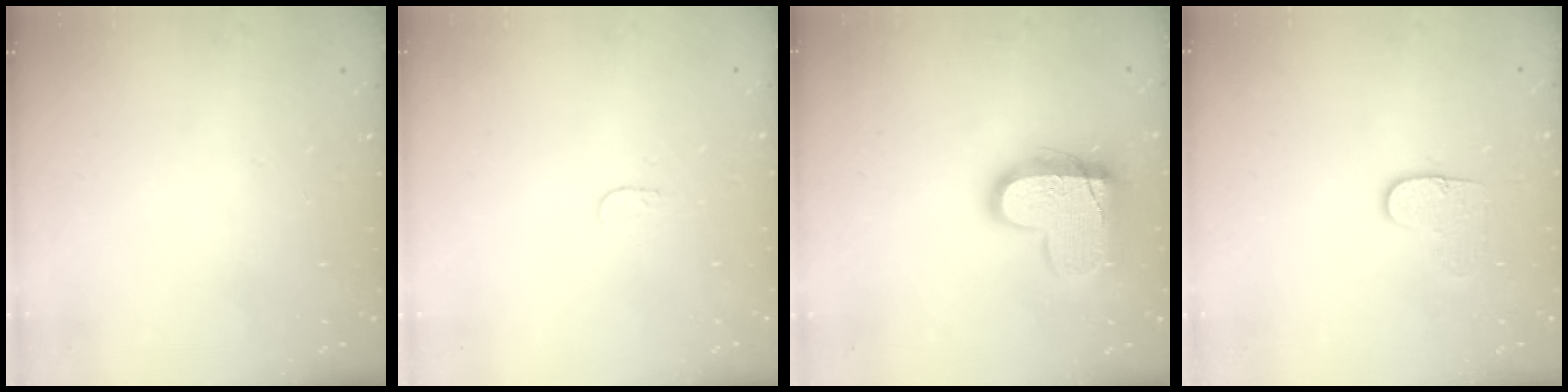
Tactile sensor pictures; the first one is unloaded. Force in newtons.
{"total": 3.3, "press": 3.3, "slide": 0.3}
{"total": 15.7, "press": 15.6, "slide": 1.1}
{"total": 7.0, "press": 7.0, "slide": 0.7}